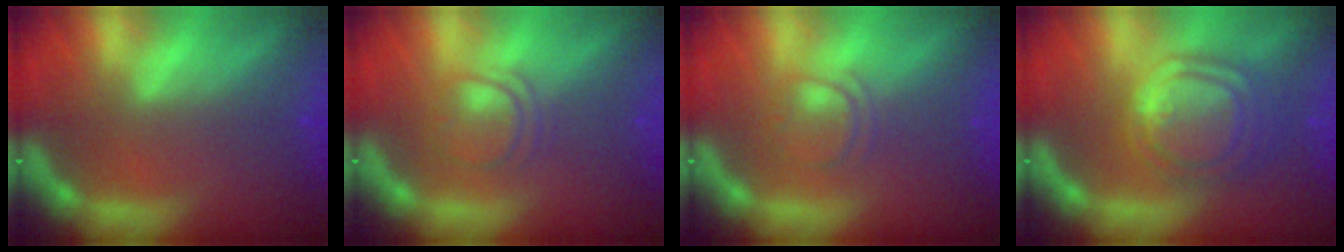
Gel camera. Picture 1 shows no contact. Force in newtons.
{"total": 3.0}
{"total": 2.4}
{"total": 8.0}